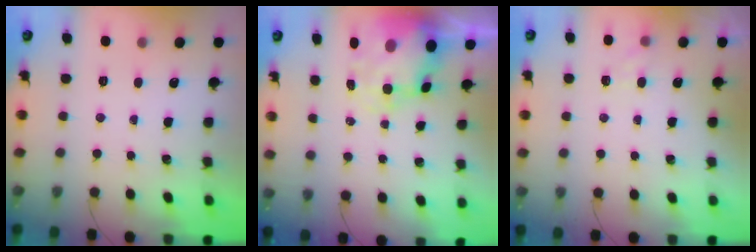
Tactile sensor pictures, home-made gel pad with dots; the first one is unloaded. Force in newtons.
{"total": 9.9, "press": 9.7, "slide": 2.1}
{"total": 5.6, "press": 5.3, "slide": 1.7}